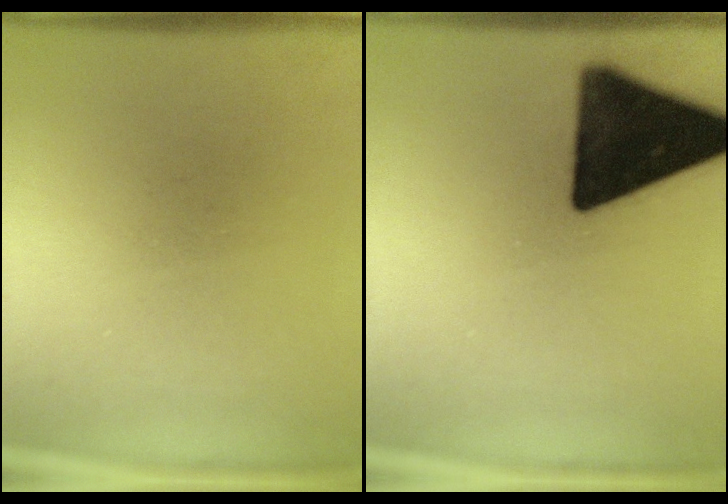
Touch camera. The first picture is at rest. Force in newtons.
{"total": 19.4}